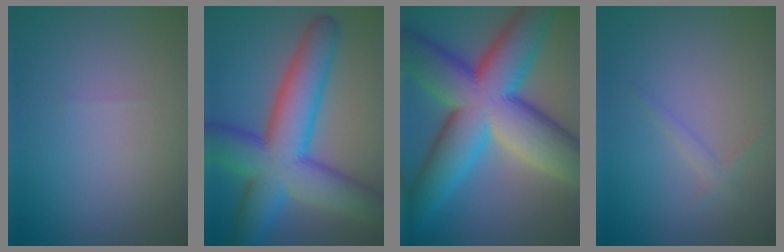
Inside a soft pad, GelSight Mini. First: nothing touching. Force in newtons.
{"total": 12.8, "press": 12.8, "slide": 0.3}
{"total": 16.5, "press": 16.5, "slide": 0.3}
{"total": 1.1, "press": 1.1, "slide": 0.1}